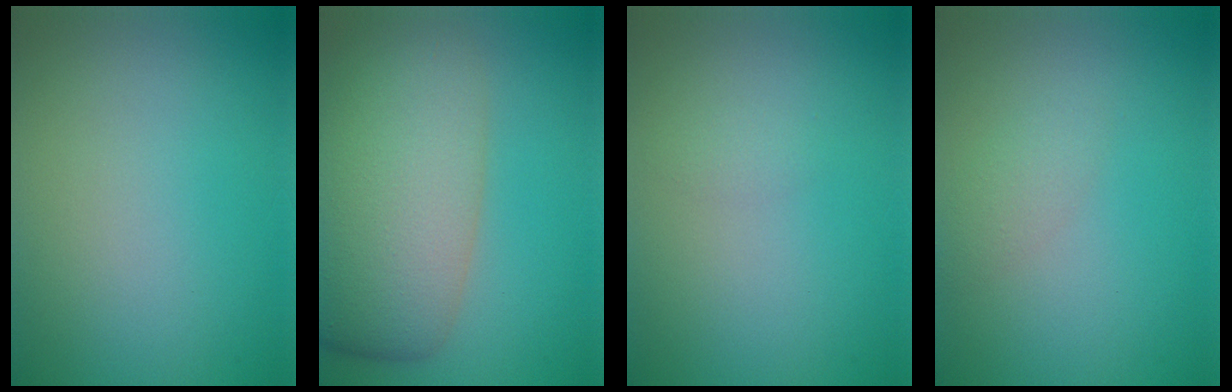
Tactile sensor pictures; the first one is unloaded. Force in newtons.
{"total": 10.6, "press": 10.6, "slide": 0.8}
{"total": 0.8, "press": 0.7, "slide": 0.1}
{"total": 1.5, "press": 1.5, "slide": 0.1}